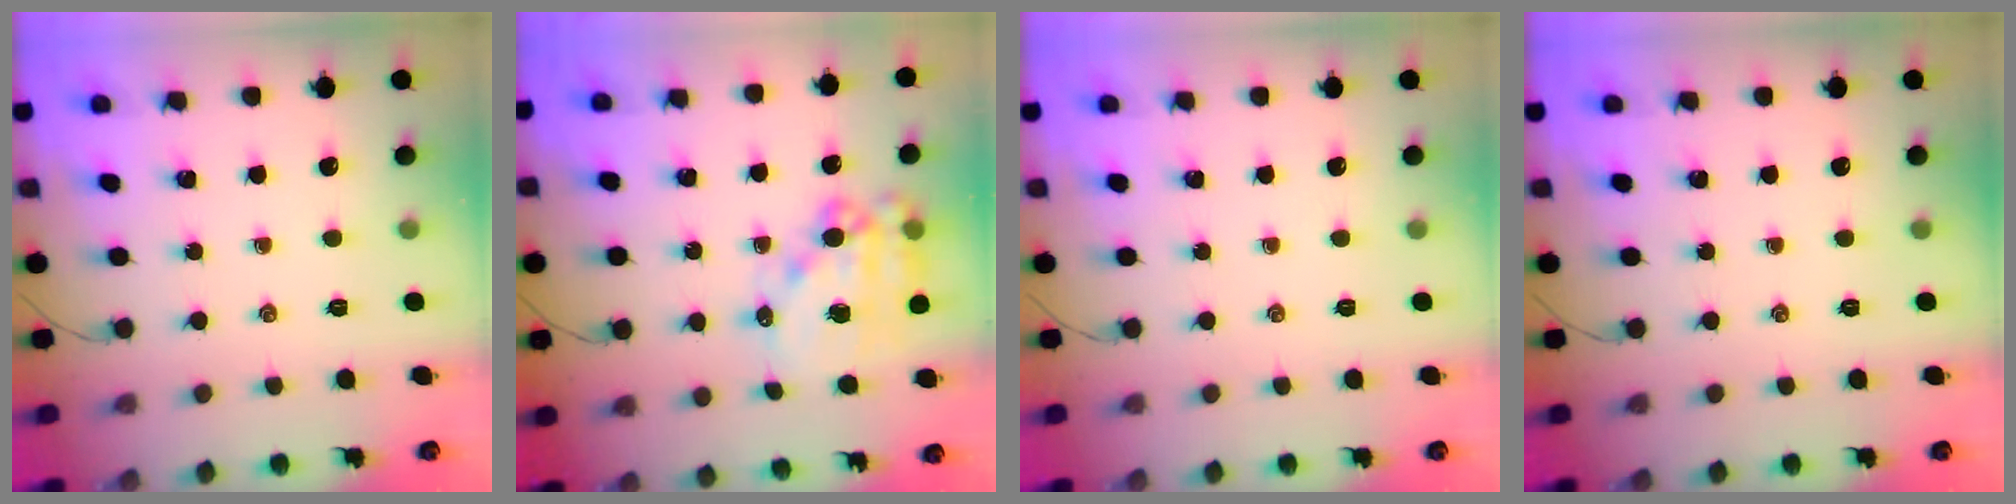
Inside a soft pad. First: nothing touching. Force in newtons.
{"total": 14.6, "press": 14.2, "slide": 3.2}
{"total": 0.0}
{"total": 0.0}